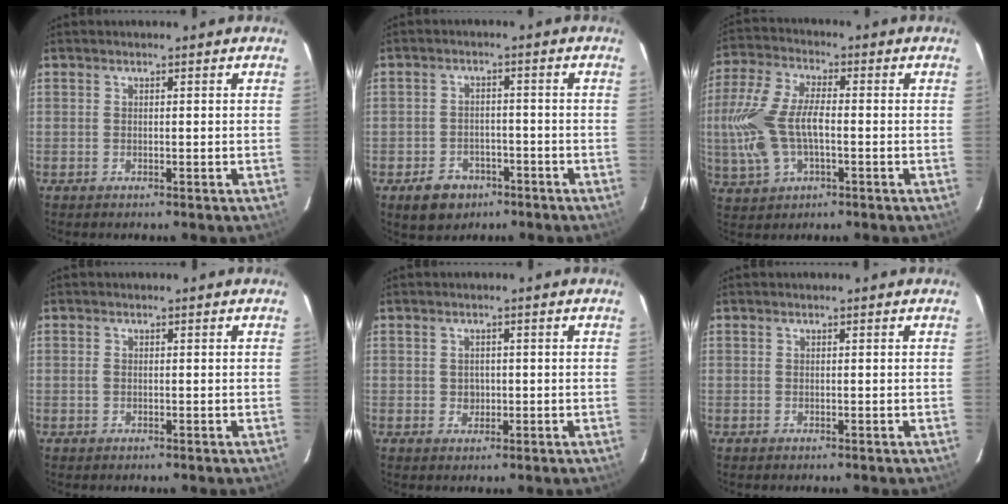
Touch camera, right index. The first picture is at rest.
{"total": 6.8, "force": [-4.0, 5.0, 2.2], "torque": [-0.062, 0.013, -0.045]}
{"total": 13.6, "force": [-1.6, 6.9, 11.6], "torque": [-0.261, 0.007, -0.028]}
{"total": 0.8, "force": [0.0, 0.6, 0.5], "torque": [-0.009, 0.001, -0.002]}
{"total": 2.0, "force": [-0.1, 1.9, 0.6], "torque": [-0.006, 0.005, 0.002]}
{"total": 0.0}